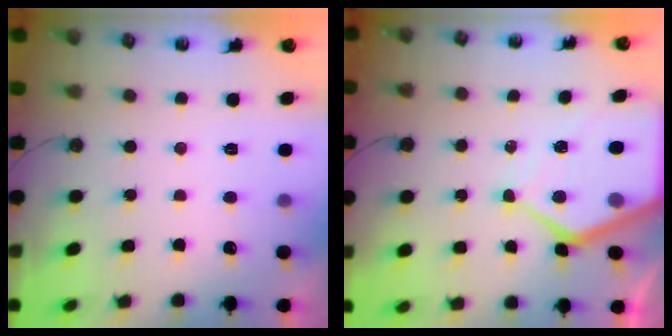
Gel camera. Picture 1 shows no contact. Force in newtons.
{"total": 11.9, "press": 11.8, "slide": 1.2}